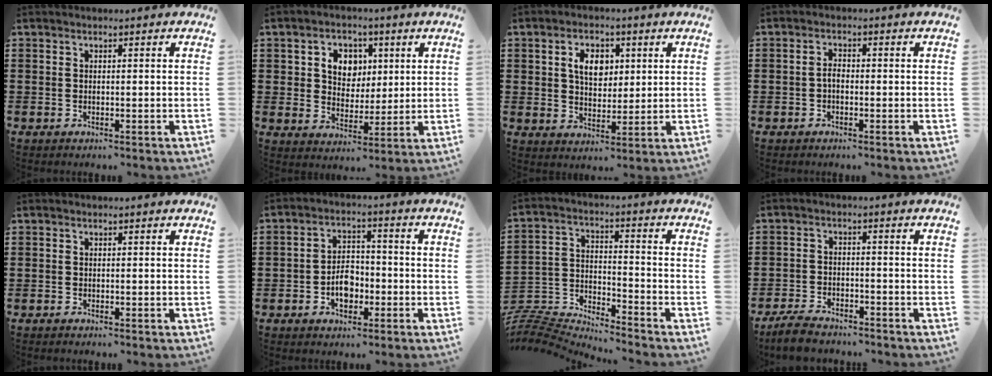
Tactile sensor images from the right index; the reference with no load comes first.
{"total": 5.9, "force": [1.8, 5.0, 2.5], "torque": [-0.058, 0.013, 0.026]}
{"total": 5.6, "force": [1.5, 3.8, 3.8], "torque": [-0.081, 0.013, 0.021]}
{"total": 1.7, "force": [-0.6, 0.9, 1.3], "torque": [-0.035, -0.001, -0.014]}
{"total": 0.6, "force": [-0.6, 0.0, 0.0], "torque": [0.000, -0.001, -0.013]}
{"total": 5.0, "force": [-1.8, 3.3, 3.3], "torque": [-0.052, 0.000, -0.038]}
{"total": 7.0, "force": [-7.0, 0.2, 0.4], "torque": [-0.035, -0.008, -0.151]}
{"total": 4.2, "force": [-4.0, 0.9, 0.9], "torque": [-0.030, 0.005, -0.086]}